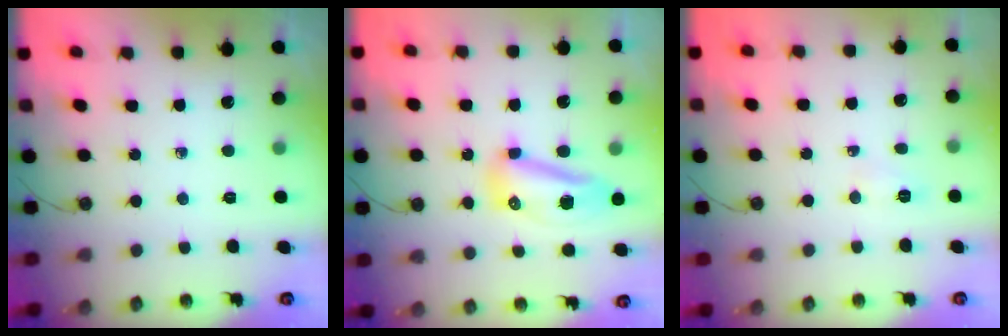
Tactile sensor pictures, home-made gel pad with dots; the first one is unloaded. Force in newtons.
{"total": 10.0, "press": 9.9, "slide": 1.3}
{"total": 8.6, "press": 4.2, "slide": 7.6}